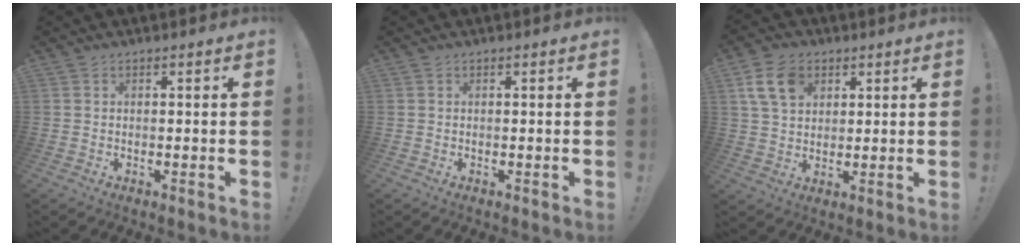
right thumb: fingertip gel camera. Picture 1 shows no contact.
{"total": 0.0}
{"total": 10.4, "force": [4.7, 7.3, 5.8], "torque": [-0.110, -0.004, 0.093]}